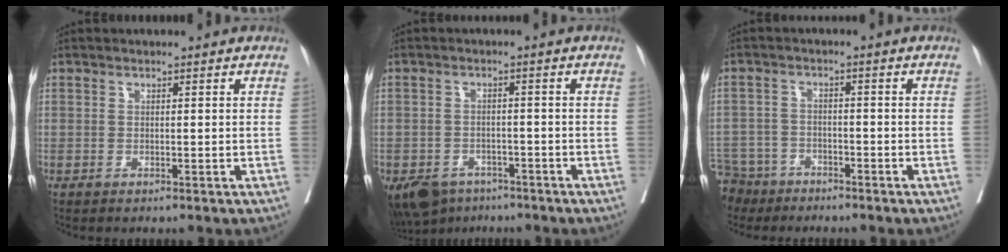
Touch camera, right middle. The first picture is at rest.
{"total": 7.7, "force": [-5.6, 4.8, 2.4], "torque": [-0.039, -0.002, -0.083]}
{"total": 9.1, "force": [-7.3, 5.2, 1.4], "torque": [-0.048, -0.004, -0.132]}